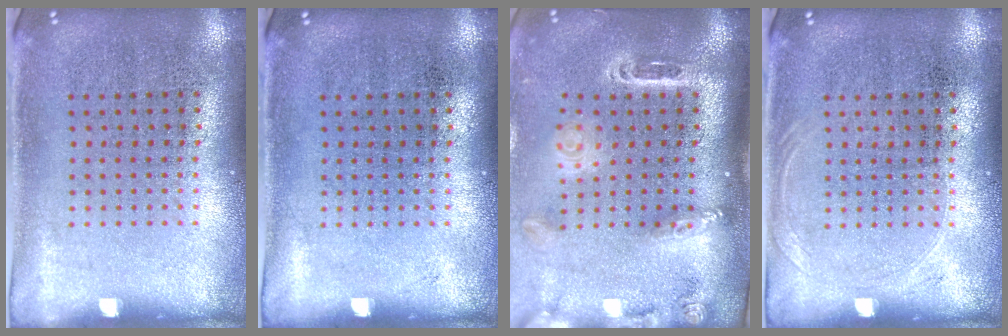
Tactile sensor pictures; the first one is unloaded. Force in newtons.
{"total": 0.0}
{"total": 2.6, "press": 1.8, "slide": 1.8}
{"total": 0.7, "press": 0.7, "slide": 0.3}